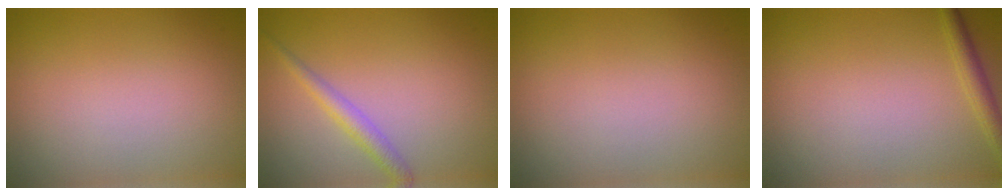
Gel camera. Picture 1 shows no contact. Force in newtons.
{"total": 1.9, "press": 1.9, "slide": 0.1}
{"total": 0.0}
{"total": 1.8, "press": 1.8, "slide": 0.1}